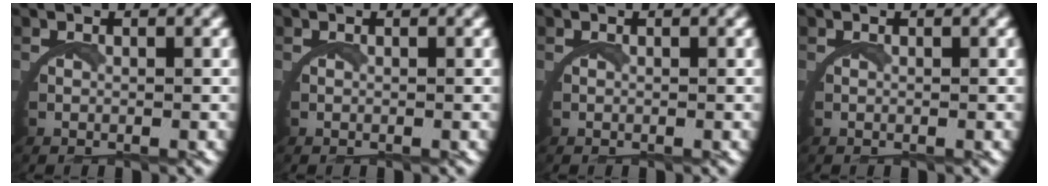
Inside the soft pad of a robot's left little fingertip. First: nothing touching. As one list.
[{"total": 0.0}, {"total": 0.0}, {"total": 0.0}]